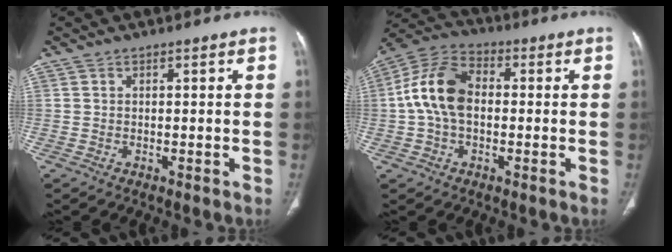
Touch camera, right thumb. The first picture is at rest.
{"total": 12.0, "force": [0.1, 7.7, 9.1], "torque": [-0.178, 0.031, -0.008]}